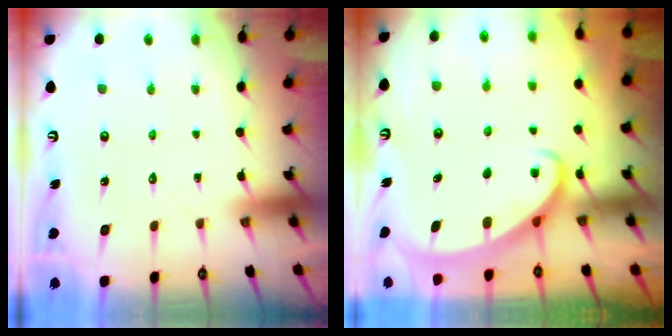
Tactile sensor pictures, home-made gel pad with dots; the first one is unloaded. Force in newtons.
{"total": 2.6, "press": 2.6, "slide": 0.4}